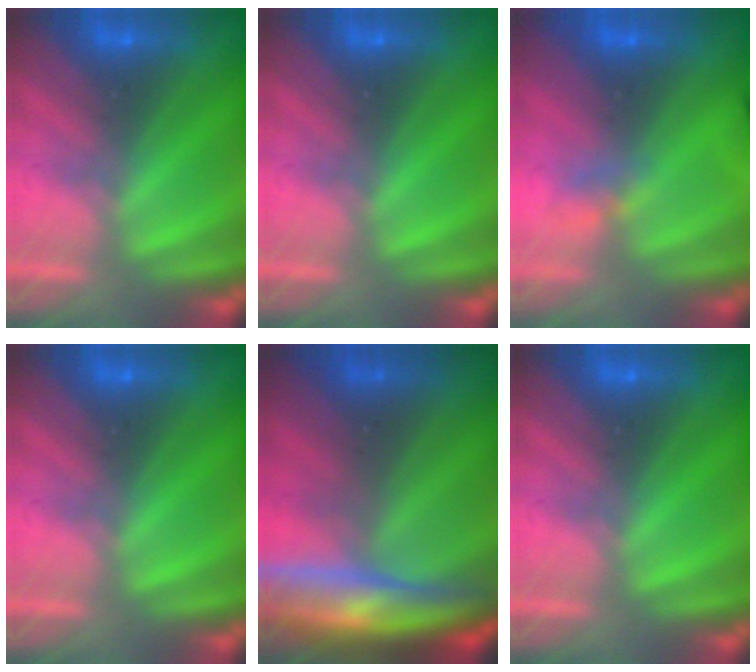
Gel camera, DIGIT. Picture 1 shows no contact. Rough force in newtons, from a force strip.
{"total": 0.0}
{"total": 3.5}
{"total": 0.0}
{"total": 8.0}
{"total": 0.0}